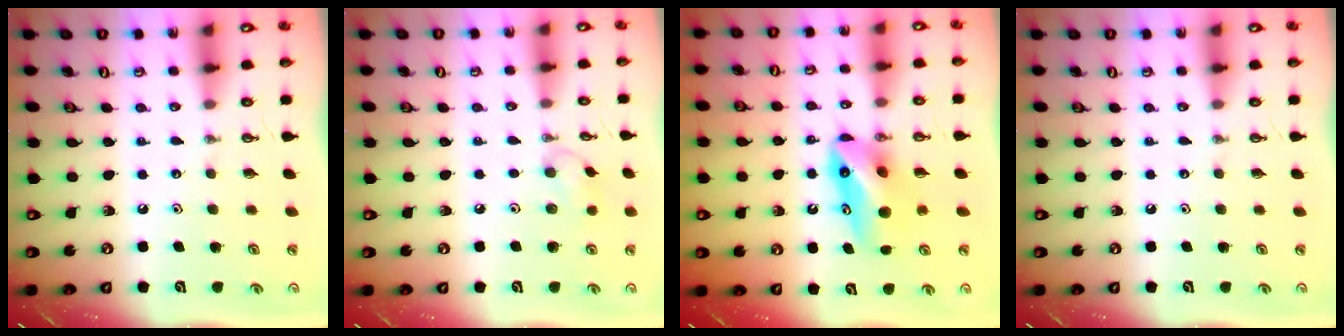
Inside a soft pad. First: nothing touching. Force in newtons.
{"total": 6.8, "press": 6.6, "slide": 1.9}
{"total": 10.7, "press": 8.6, "slide": 6.3}
{"total": 0.0}